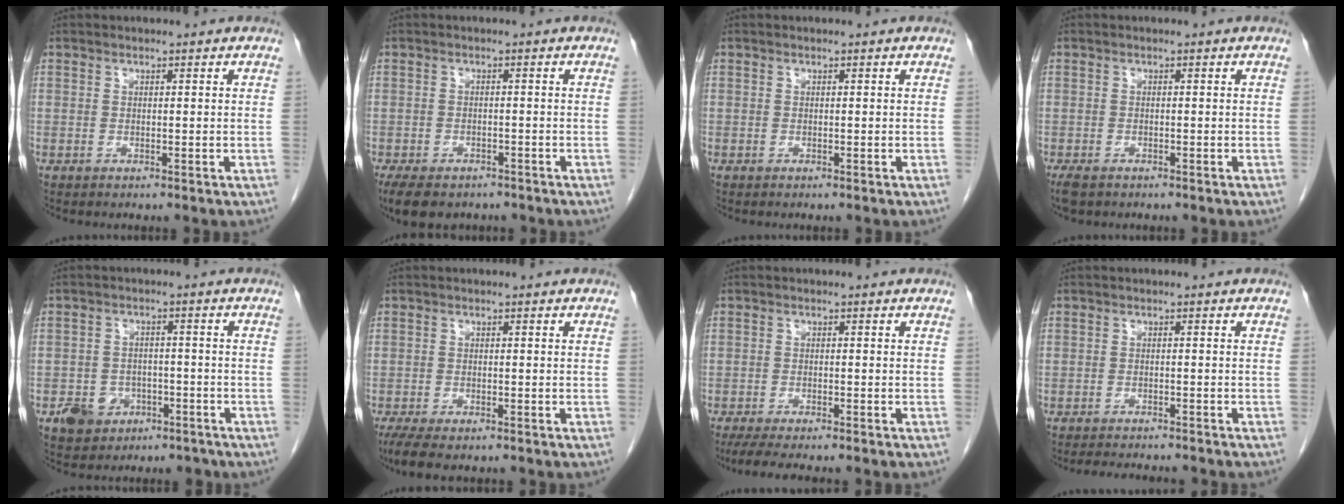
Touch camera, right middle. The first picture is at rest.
{"total": 9.9, "force": [-7.4, 4.9, 4.4], "torque": [-0.081, -0.004, -0.103]}
{"total": 0.0}
{"total": 2.8, "force": [-2.1, 1.4, 1.3], "torque": [-0.030, -0.007, -0.033]}
{"total": 5.9, "force": [-3.2, 4.7, 1.5], "torque": [-0.025, 0.013, -0.041]}
{"total": 6.1, "force": [-4.6, 2.0, 3.6], "torque": [-0.059, -0.014, -0.071]}
{"total": 7.1, "force": [-5.8, 0.9, 4.0], "torque": [-0.054, -0.014, -0.087]}
{"total": 7.3, "force": [-6.6, 1.0, 2.8], "torque": [-0.035, -0.007, -0.090]}